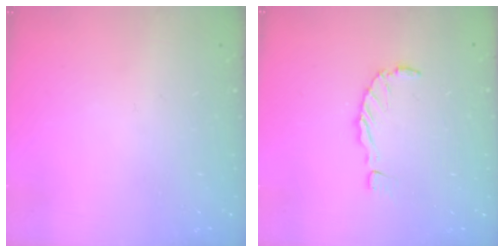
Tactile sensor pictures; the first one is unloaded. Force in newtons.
{"total": 0.0}